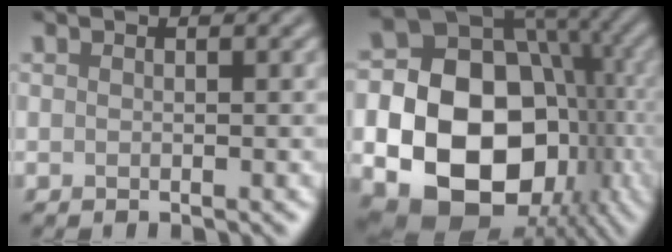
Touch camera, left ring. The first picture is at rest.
{"total": 20.4, "force": [-4.1, 16.8, 10.8], "torque": [-0.172, -0.020, -0.078]}